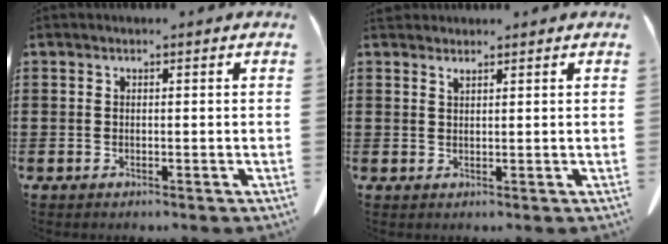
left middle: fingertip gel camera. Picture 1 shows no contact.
{"total": 1.5, "force": [1.3, 0.2, 0.6], "torque": [-0.015, -0.003, 0.027]}